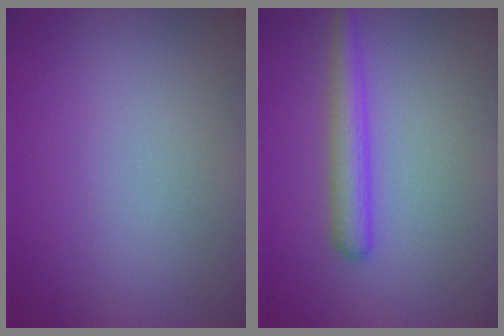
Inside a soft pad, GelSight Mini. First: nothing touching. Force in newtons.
{"total": 2.9, "press": 2.9, "slide": 0.1}